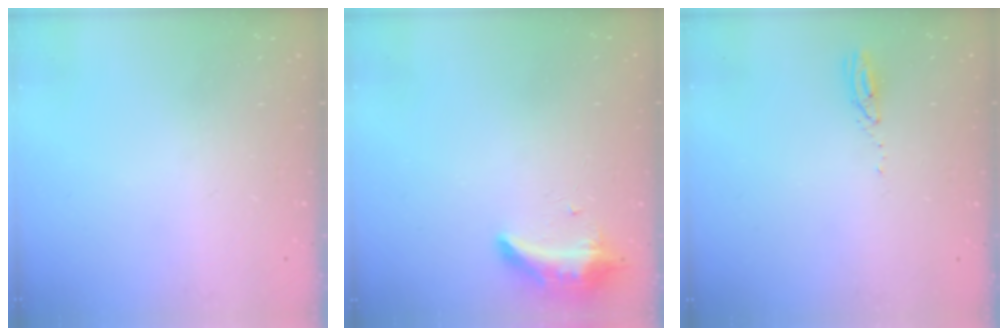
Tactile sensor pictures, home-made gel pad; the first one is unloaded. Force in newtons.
{"total": 8.6, "press": 8.6, "slide": 1.1}
{"total": 3.0, "press": 2.9, "slide": 0.3}